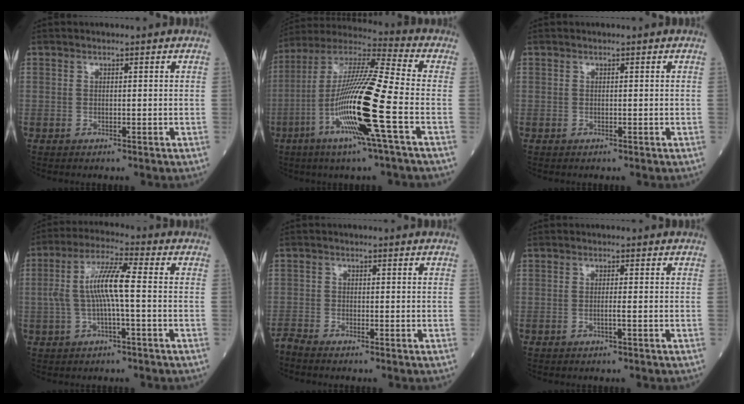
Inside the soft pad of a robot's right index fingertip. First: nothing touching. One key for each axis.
{"total": 18.2, "fx": -5.5, "fy": -0.4, "fz": 17.4, "tx": -0.350, "ty": -0.017, "tz": -0.115}
{"total": 0.0}
{"total": 8.3, "fx": -0.2, "fy": 0.8, "fz": 8.3, "tx": -0.170, "ty": 0.020, "tz": -0.009}
{"total": 1.9, "fx": -1.8, "fy": -0.3, "fz": 0.3, "tx": -0.015, "ty": -0.011, "tz": -0.040}
{"total": 1.1, "fx": -0.3, "fy": -0.2, "fz": 1.0, "tx": -0.020, "ty": -0.001, "tz": -0.007}